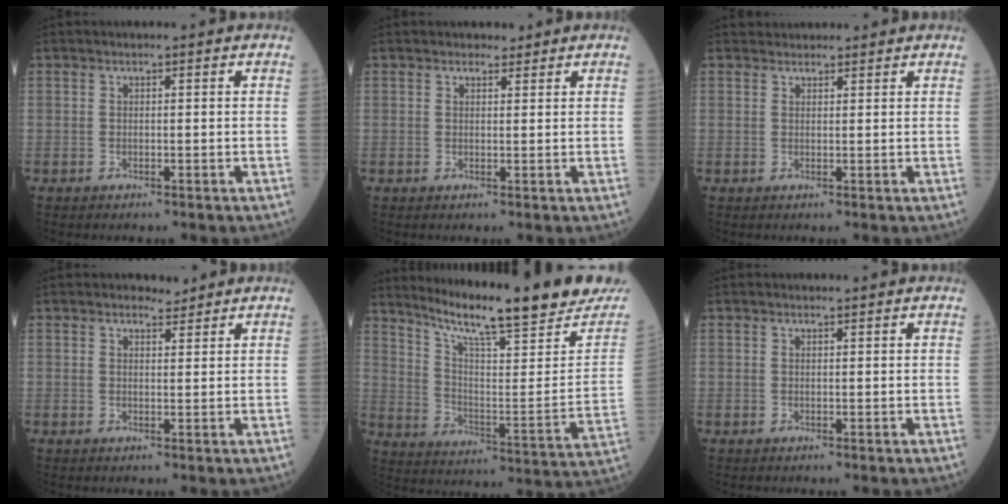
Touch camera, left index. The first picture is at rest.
{"total": 1.5, "force": [1.3, 0.7, 0.2], "torque": [-0.005, -0.002, 0.019]}
{"total": 3.0, "force": [2.9, 0.8, 0.1], "torque": [-0.002, 0.025, 0.045]}
{"total": 1.8, "force": [1.7, 0.5, 0.0], "torque": [-0.002, -0.005, 0.027]}
{"total": 22.2, "force": [19.1, 0.8, 11.2], "torque": [-0.183, -0.066, 0.271]}
{"total": 0.5, "force": [0.5, 0.1, 0.0], "torque": [-0.009, 0.001, 0.010]}